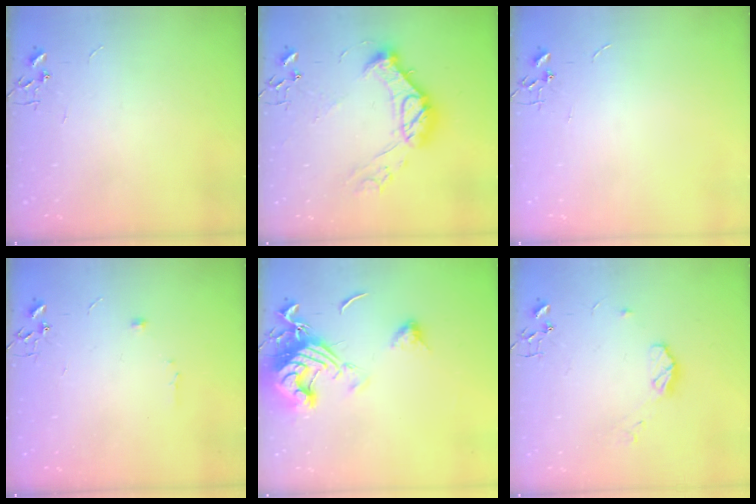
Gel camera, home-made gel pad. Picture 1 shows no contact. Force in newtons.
{"total": 16.0, "press": 15.9, "slide": 1.2}
{"total": 0.0}
{"total": 6.2, "press": 6.0, "slide": 1.6}
{"total": 15.9, "press": 15.7, "slide": 2.1}
{"total": 7.4, "press": 7.4, "slide": 0.6}